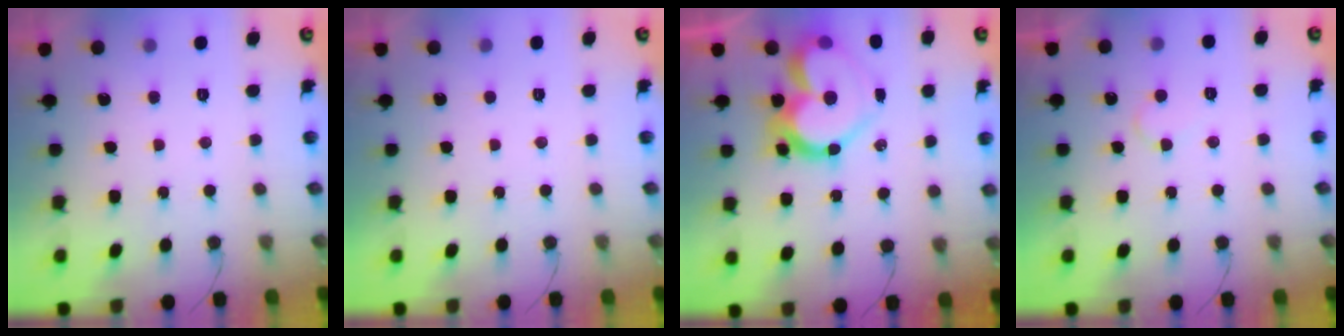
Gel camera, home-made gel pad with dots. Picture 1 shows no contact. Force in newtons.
{"total": 1.8, "press": 1.8, "slide": 0.0}
{"total": 17.6, "press": 17.6, "slide": 1.3}
{"total": 6.0, "press": 6.0, "slide": 0.5}